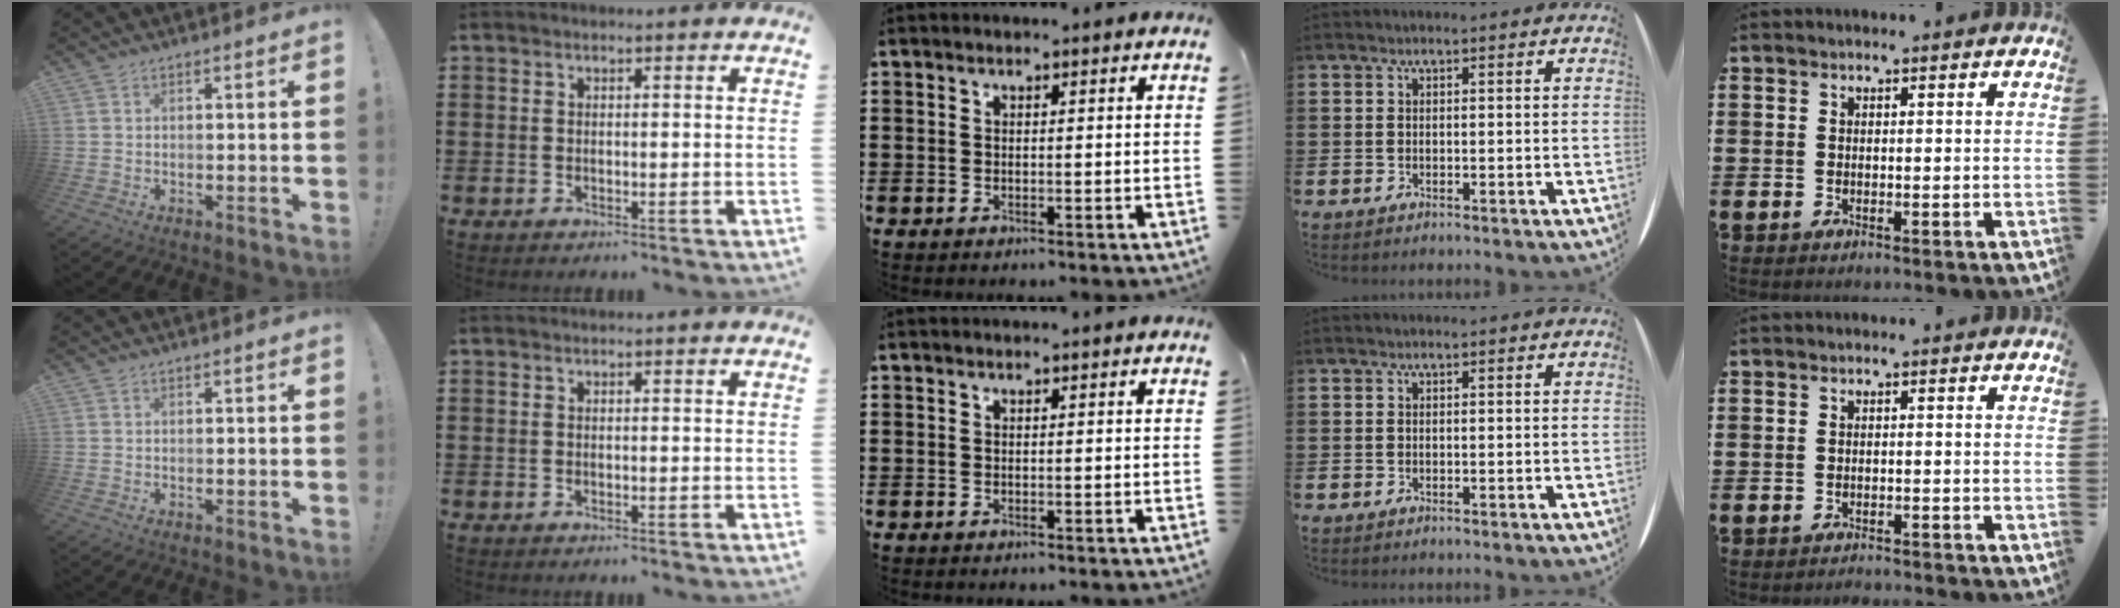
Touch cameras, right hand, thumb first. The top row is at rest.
{"little": {"total": 1.0, "force": [-1.0, -0.1, -0.1], "torque": [-0.001, 0.002, -0.021]}}